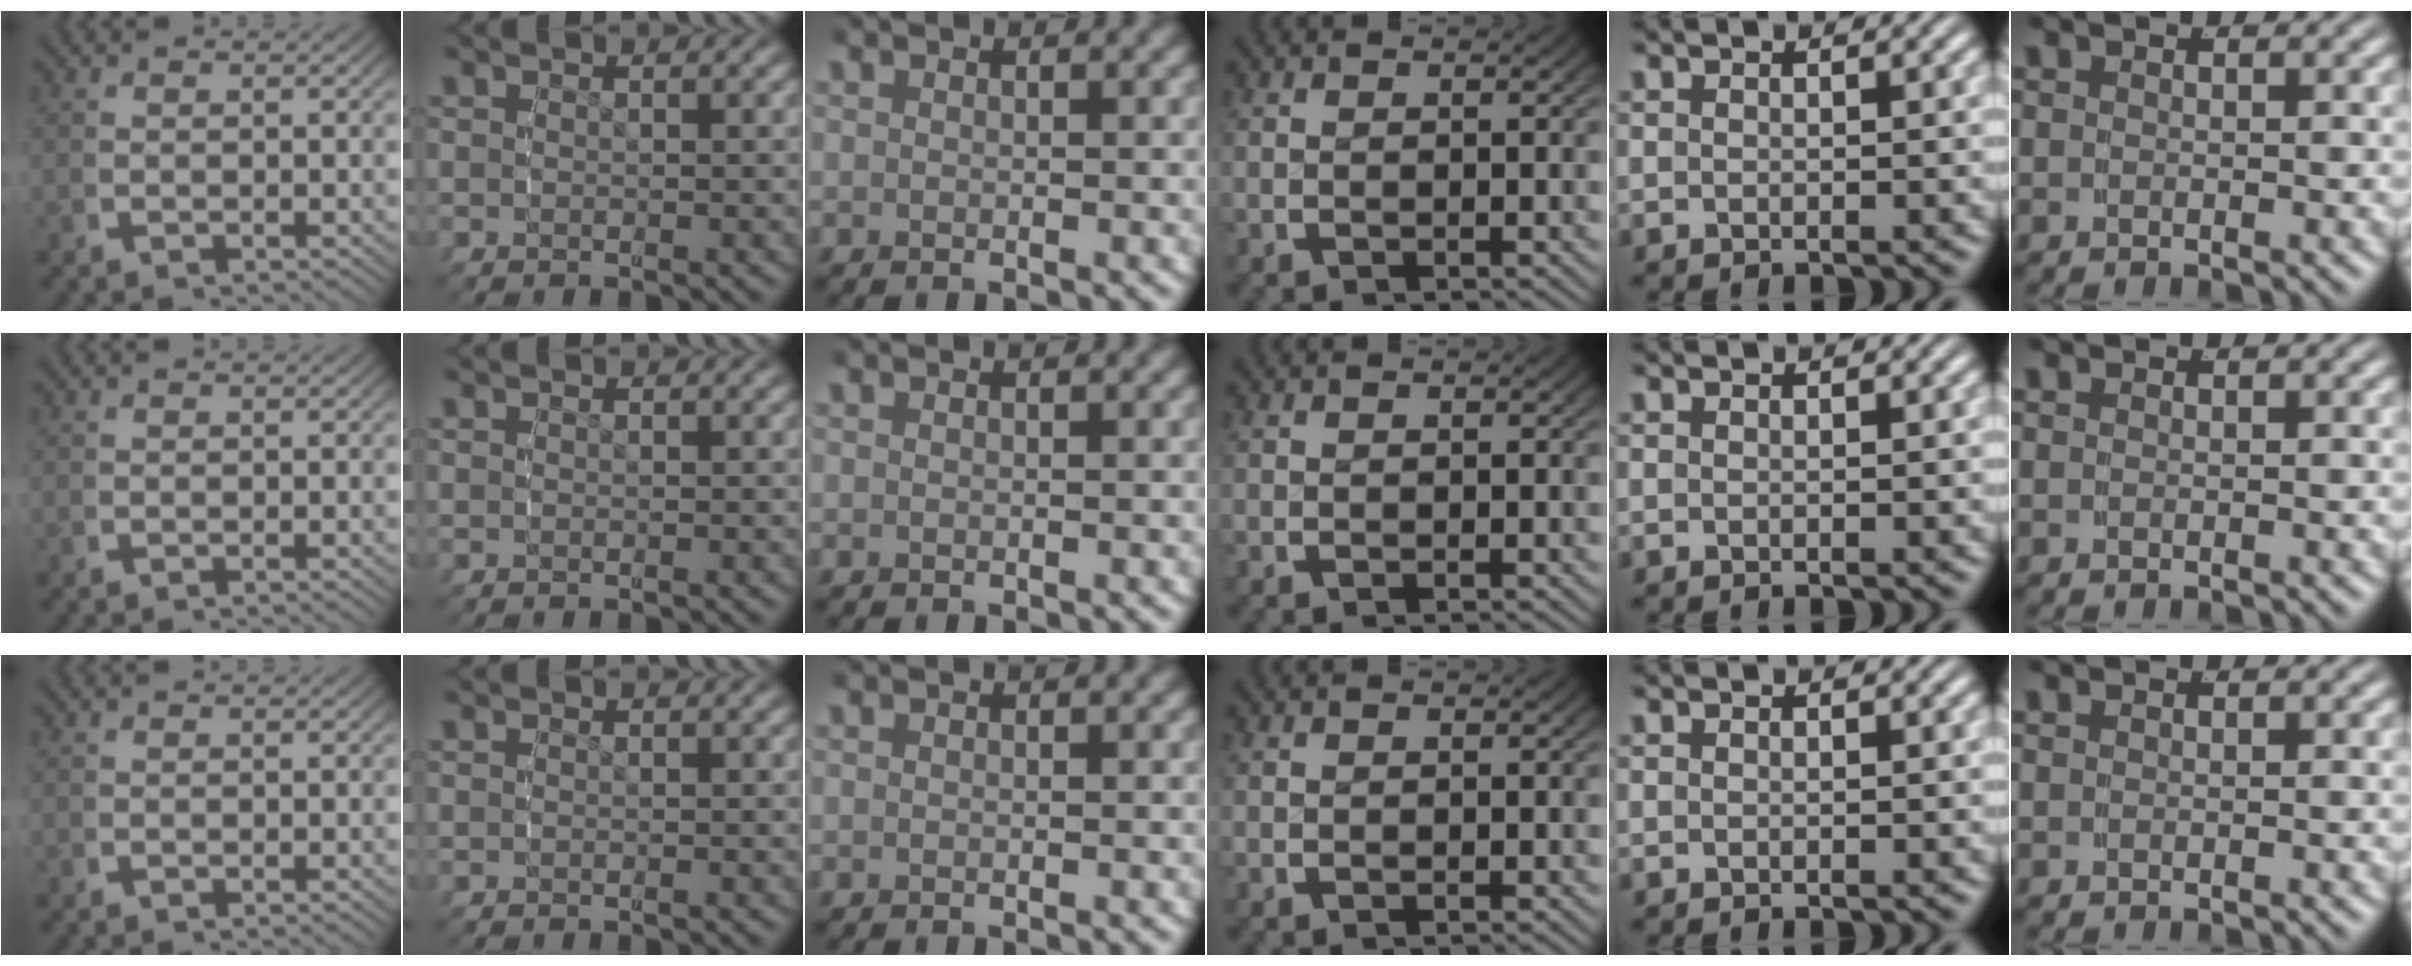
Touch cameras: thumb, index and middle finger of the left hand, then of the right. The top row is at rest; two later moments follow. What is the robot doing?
{"motion": "reach", "object": "coat"}